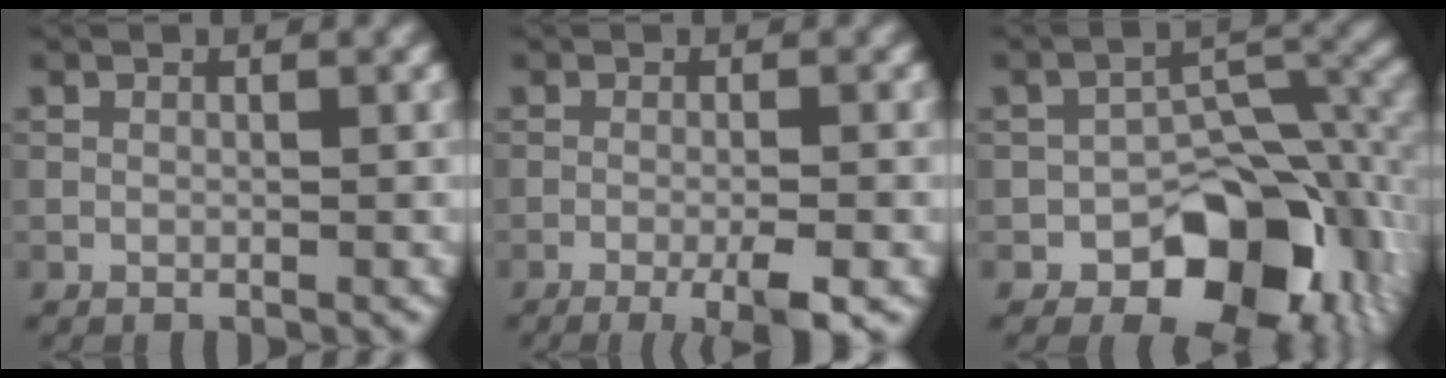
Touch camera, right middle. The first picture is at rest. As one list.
[{"total": 4.1, "force": [-1.9, 0.7, 3.6], "torque": [-0.056, -0.002, -0.033]}, {"total": 11.2, "force": [-5.2, 6.7, 7.3], "torque": [-0.080, -0.004, -0.083]}]